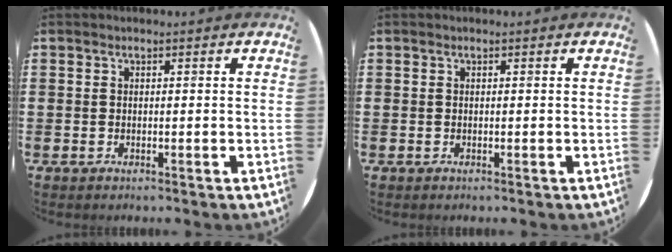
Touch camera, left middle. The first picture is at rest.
{"total": 0.0}